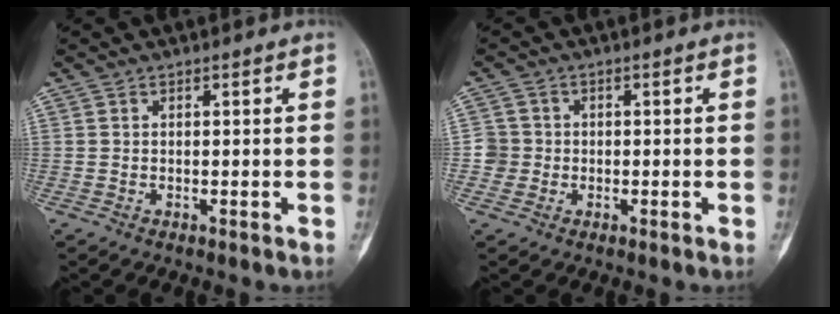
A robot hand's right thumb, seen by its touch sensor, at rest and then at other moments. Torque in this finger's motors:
{"motor_torque": [0.31, 0.13, 0.17, -0.33, -0.01]}